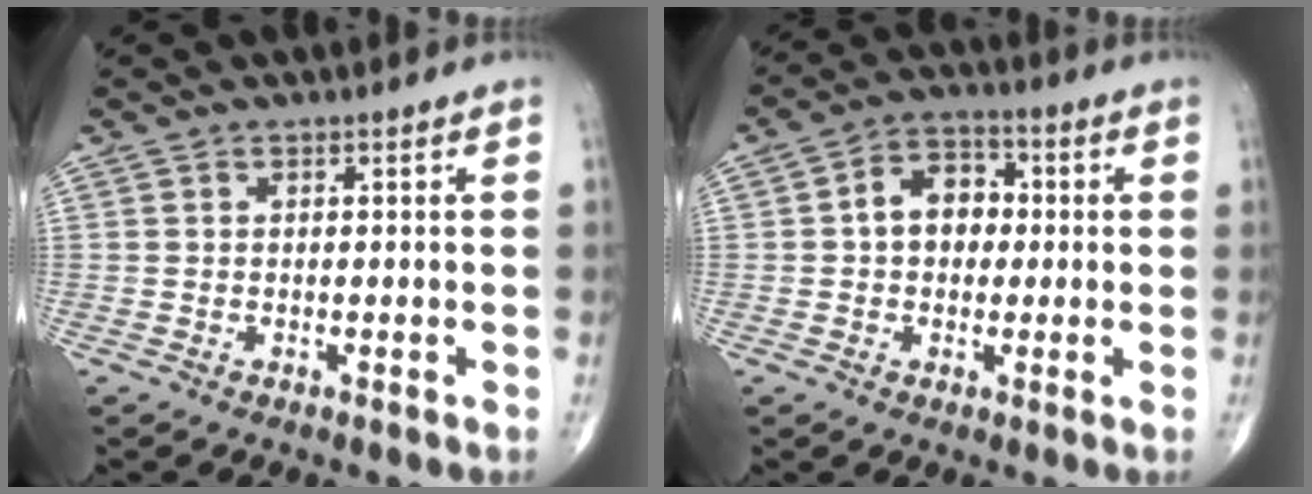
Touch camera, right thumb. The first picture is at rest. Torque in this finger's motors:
{"motor_torque": [-0.07, 0.38, 0.62, 0.05, 0.13]}